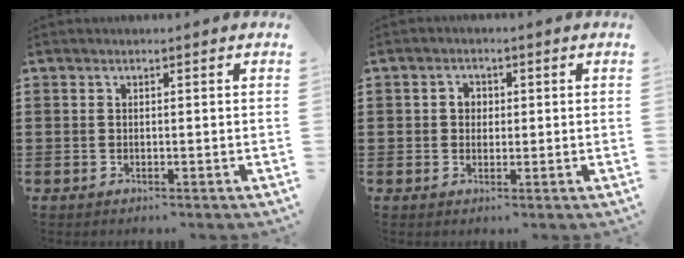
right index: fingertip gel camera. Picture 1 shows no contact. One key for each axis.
{"total": 2.1, "fx": 0.1, "fy": 1.8, "fz": 1.1, "tx": -0.026, "ty": 0.009, "tz": -0.001}